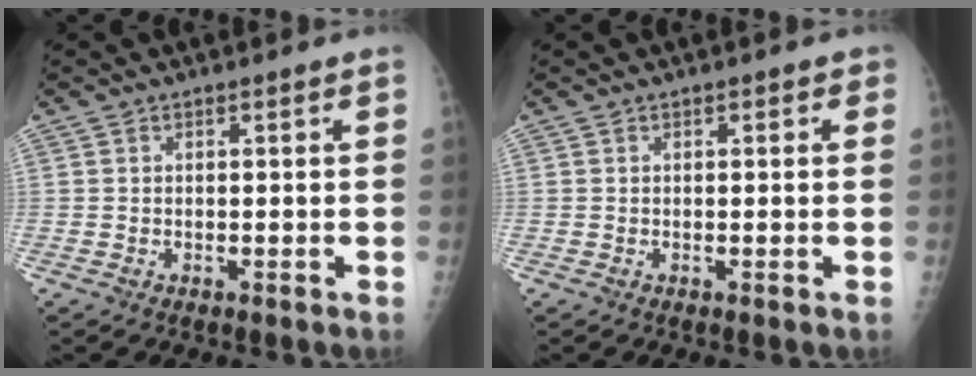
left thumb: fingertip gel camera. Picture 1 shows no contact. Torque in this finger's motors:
{"motor_torque": [-0.13, 0.00, -0.12, -0.05, 0.03]}